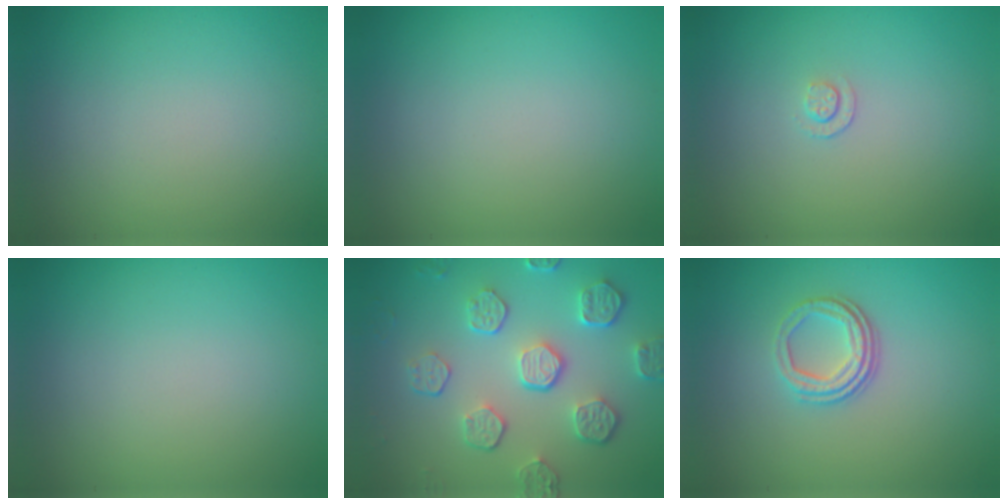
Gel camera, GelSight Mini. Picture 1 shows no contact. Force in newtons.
{"total": 0.0}
{"total": 0.8, "press": 0.5, "slide": 0.7}
{"total": 0.0}
{"total": 5.8, "press": 4.2, "slide": 4.0}
{"total": 3.1, "press": 2.4, "slide": 2.0}